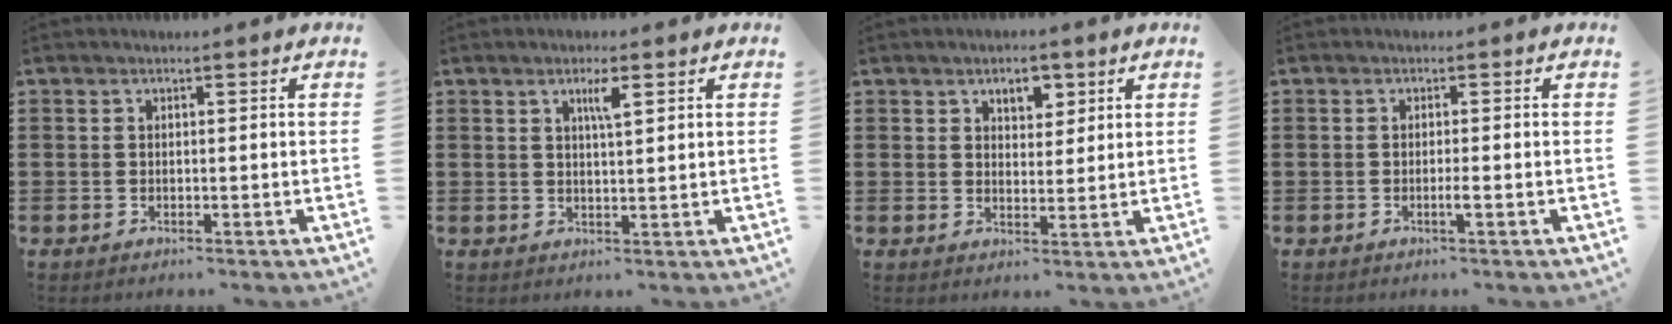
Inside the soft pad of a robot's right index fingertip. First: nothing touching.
{"total": 2.9, "force": [1.4, 0.4, 2.5], "torque": [-0.046, 0.000, 0.020]}
{"total": 3.7, "force": [2.3, 2.2, 1.8], "torque": [-0.029, 0.004, 0.037]}
{"total": 1.5, "force": [-0.6, -0.1, 1.4], "torque": [-0.025, -0.004, -0.011]}